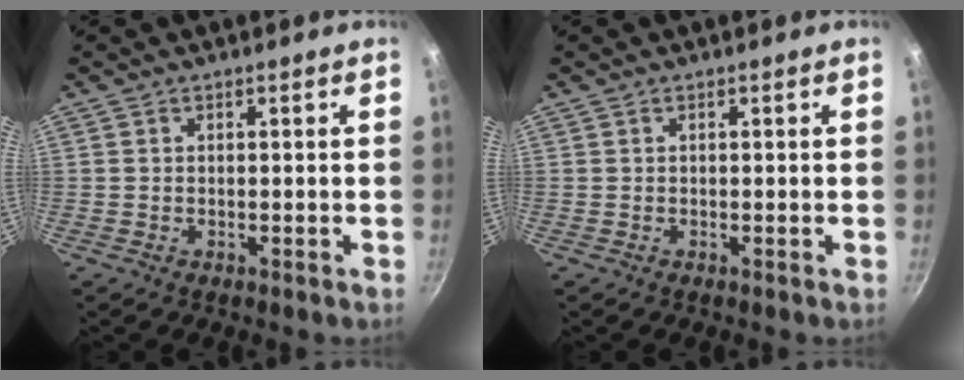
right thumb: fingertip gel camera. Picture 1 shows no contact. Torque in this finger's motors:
{"motor_torque": [0.00, 0.00, 0.00, 0.00, 0.00]}